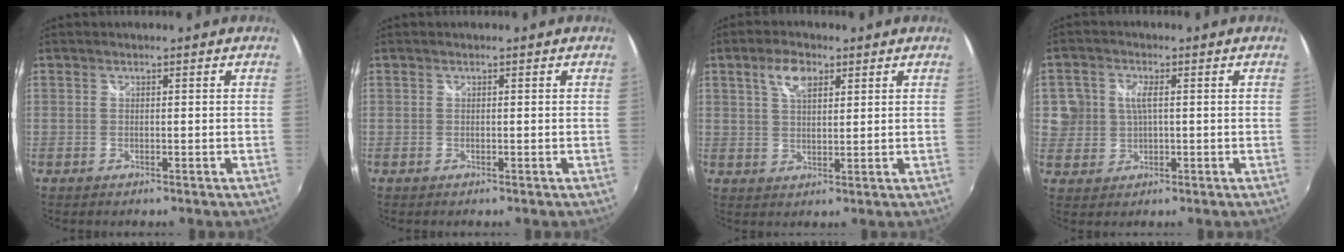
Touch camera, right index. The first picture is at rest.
{"total": 0.0}
{"total": 5.3, "force": [2.8, 2.6, 3.7], "torque": [-0.066, 0.009, 0.050]}
{"total": 5.6, "force": [0.4, 4.8, 2.8], "torque": [-0.060, 0.007, 0.012]}